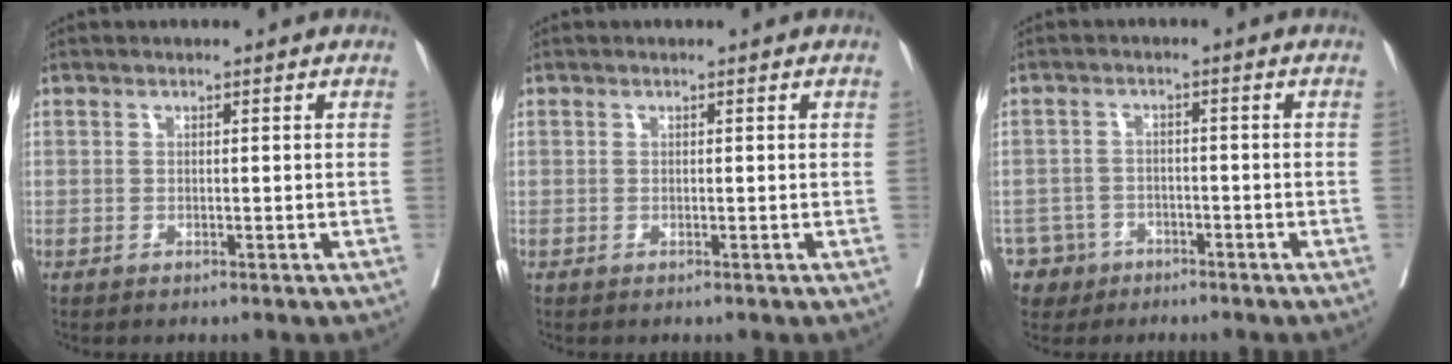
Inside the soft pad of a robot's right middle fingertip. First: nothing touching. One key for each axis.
{"total": 0.0}
{"total": 5.2, "fx": -3.2, "fy": 4.1, "fz": 0.0, "tx": 0.000, "ty": 0.010, "tz": -0.051}